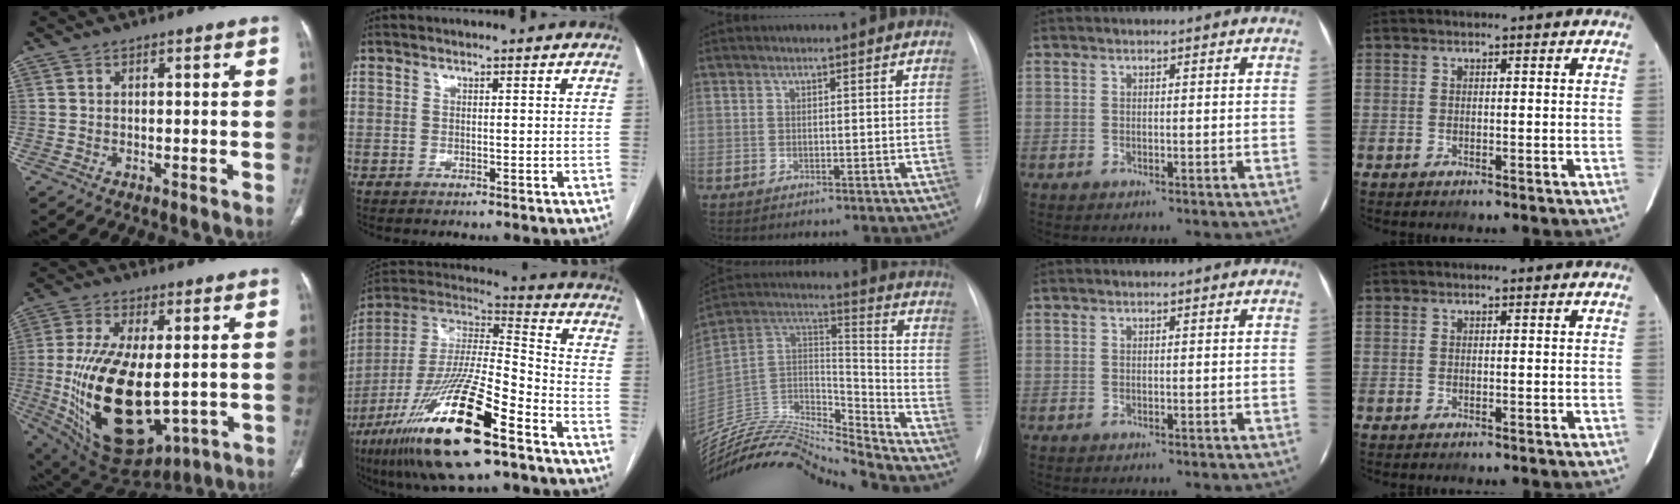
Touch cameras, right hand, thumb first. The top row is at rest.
{"thumb": {"total": 23.5, "force": [-2.5, 11.8, 20.1], "torque": [-0.388, -0.026, -0.010]}, "index": {"total": 25.2, "force": [-14.0, 4.4, 20.5], "torque": [-0.404, -0.043, -0.252]}, "middle": {"total": 21.7, "force": [-20.8, 0.6, 6.3], "torque": [-0.127, 0.030, -0.363]}}